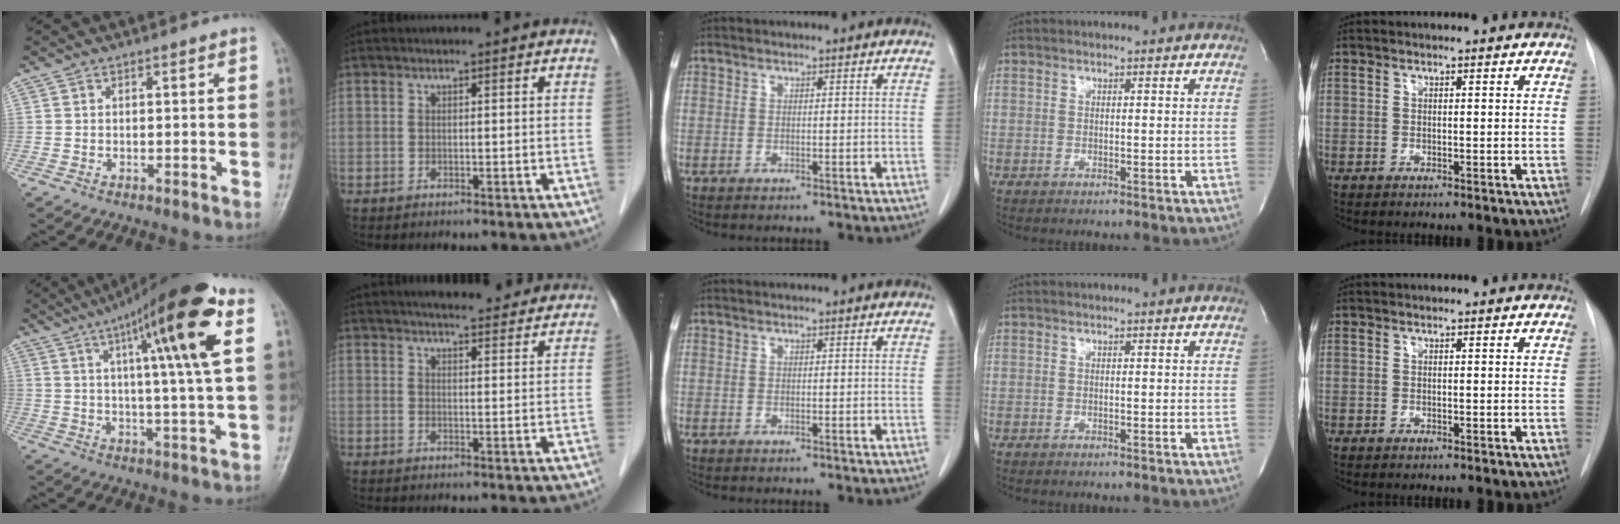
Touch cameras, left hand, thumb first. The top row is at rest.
{"thumb": {"total": 19.4, "force": [7.4, 2.2, 17.8], "torque": [-0.267, -0.005, 0.105]}, "index": {"total": 15.0, "force": [13.7, 2.6, 5.5], "torque": [-0.059, 0.015, 0.163]}}